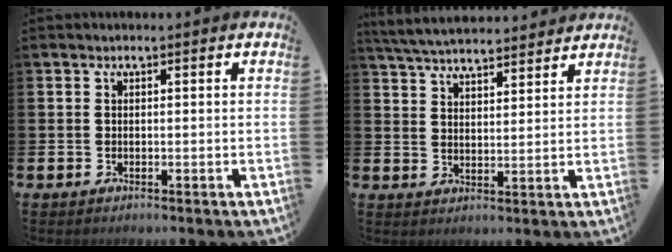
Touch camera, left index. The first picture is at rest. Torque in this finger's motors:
{"motor_torque": [1.11, -1.03, 0.75, 0.21]}